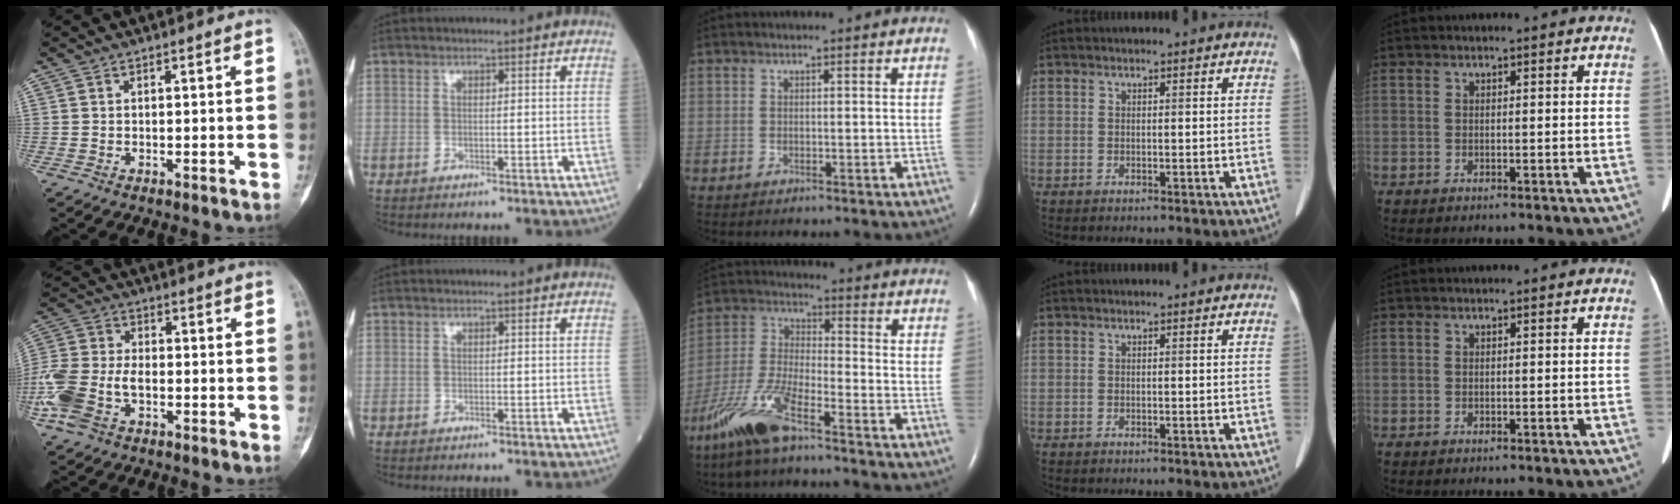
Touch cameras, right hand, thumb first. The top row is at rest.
{"thumb": {"total": 12.6, "force": [-4.3, 7.7, 9.0], "torque": [-0.214, 0.021, -0.086]}, "middle": {"total": 11.7, "force": [-8.0, 2.4, 8.1], "torque": [-0.190, -0.018, -0.160]}}